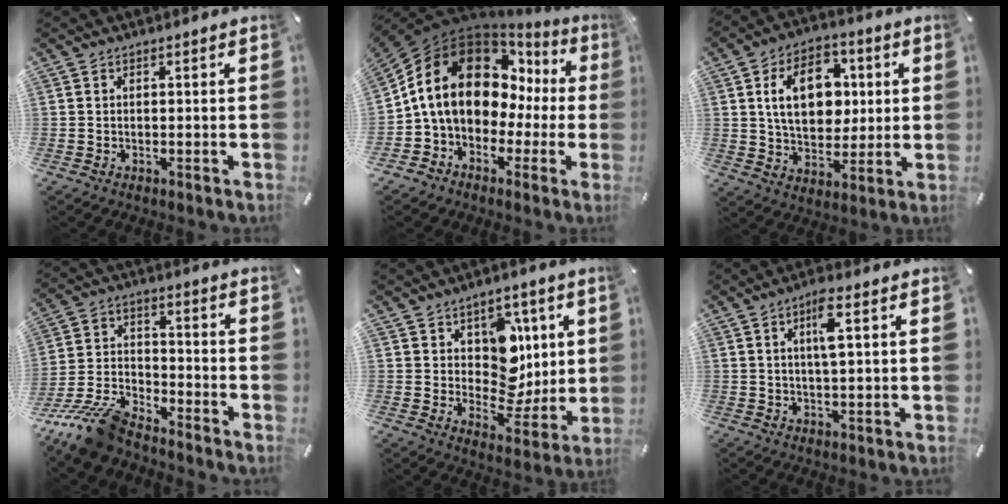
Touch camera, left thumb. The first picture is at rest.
{"total": 17.2, "force": [3.0, 13.5, 10.2], "torque": [-0.191, -0.020, 0.053]}
{"total": 14.8, "force": [2.9, 10.6, 9.9], "torque": [-0.159, 0.013, 0.051]}
{"total": 13.4, "force": [-11.3, 4.0, 5.8], "torque": [-0.118, 0.050, -0.214]}
{"total": 11.6, "force": [3.7, 9.7, 5.2], "torque": [-0.055, -0.034, 0.073]}
{"total": 6.2, "force": [2.0, 1.3, 5.7], "torque": [-0.099, -0.002, 0.028]}